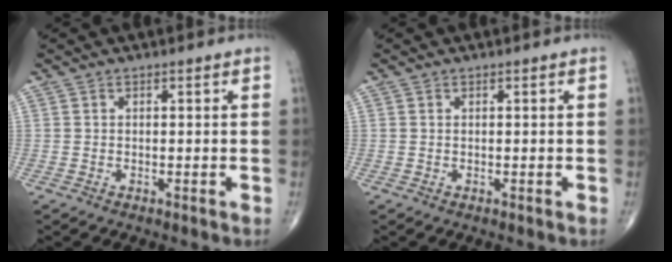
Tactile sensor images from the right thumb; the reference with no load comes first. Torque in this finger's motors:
{"motor_torque": [0.14, 0.02, 0.05, -0.12, 0.01]}